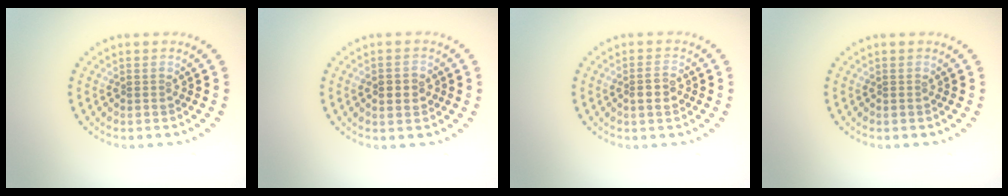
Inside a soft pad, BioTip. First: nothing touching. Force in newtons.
{"total": 1.9, "press": 1.8, "slide": 0.2}
{"total": 1.7, "press": 1.7, "slide": 0.3}
{"total": 0.0}